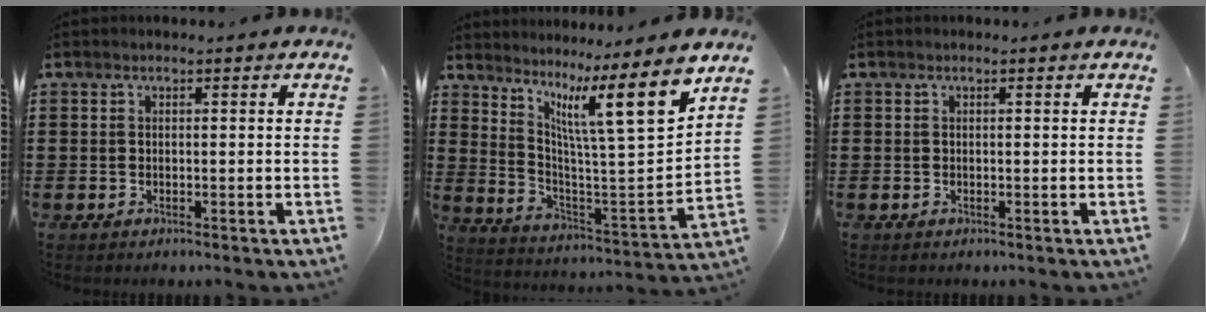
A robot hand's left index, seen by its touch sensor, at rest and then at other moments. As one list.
[{"total": 11.7, "force": [7.9, 1.0, 8.6], "torque": [-0.152, -0.069, 0.117]}, {"total": 0.0}]